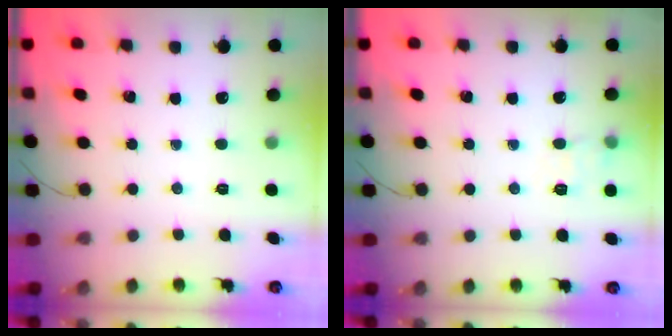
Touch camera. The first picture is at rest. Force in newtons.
{"total": 7.1, "press": 6.8, "slide": 1.9}